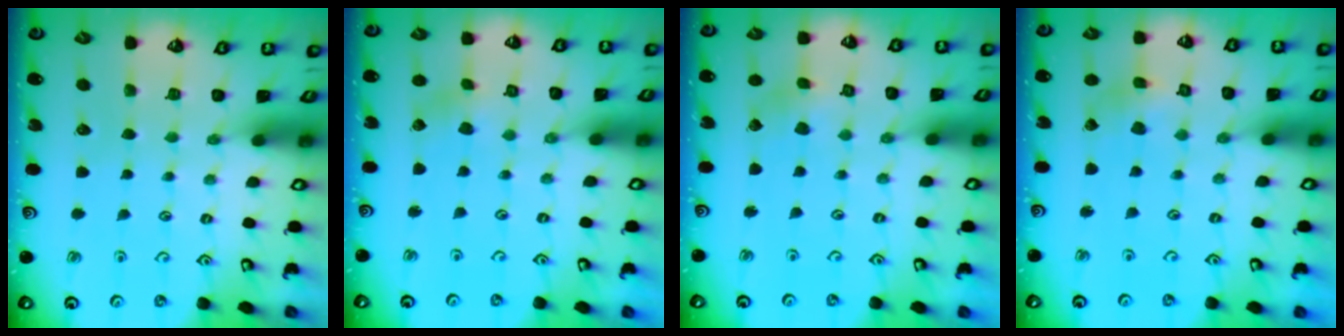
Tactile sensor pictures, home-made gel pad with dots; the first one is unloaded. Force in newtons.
{"total": 2.5, "press": 2.4, "slide": 0.7}
{"total": 2.5, "press": 2.5, "slide": 0.3}
{"total": 2.7, "press": 2.7, "slide": 0.2}